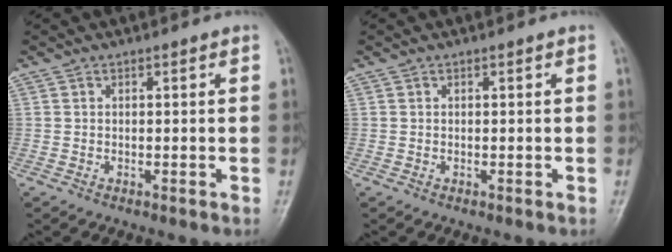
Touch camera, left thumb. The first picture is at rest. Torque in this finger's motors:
{"motor_torque": [0.00, 0.00, -0.08, -0.08, 0.00]}